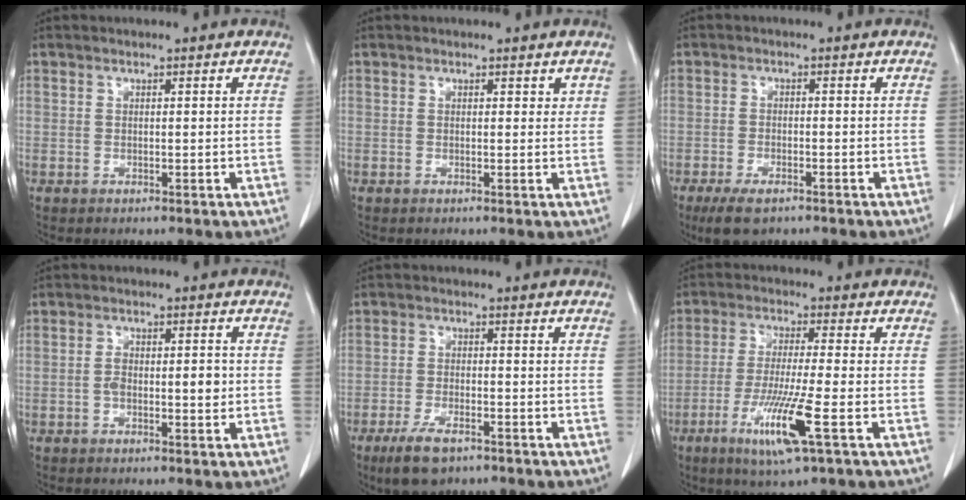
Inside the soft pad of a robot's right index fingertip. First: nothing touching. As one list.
[{"total": 1.1, "force": [0.7, 0.7, 0.2], "torque": [0.011, 0.000, 0.005]}, {"total": 5.2, "force": [-3.7, 1.9, 3.1], "torque": [-0.059, -0.007, -0.061]}, {"total": 4.2, "force": [-0.5, 1.8, 3.8], "torque": [-0.067, 0.008, -0.008]}, {"total": 6.3, "force": [-4.2, 2.1, 4.1], "torque": [-0.084, -0.009, -0.071]}, {"total": 10.1, "force": [-4.2, -0.3, 9.2], "torque": [-0.180, -0.026, -0.079]}]